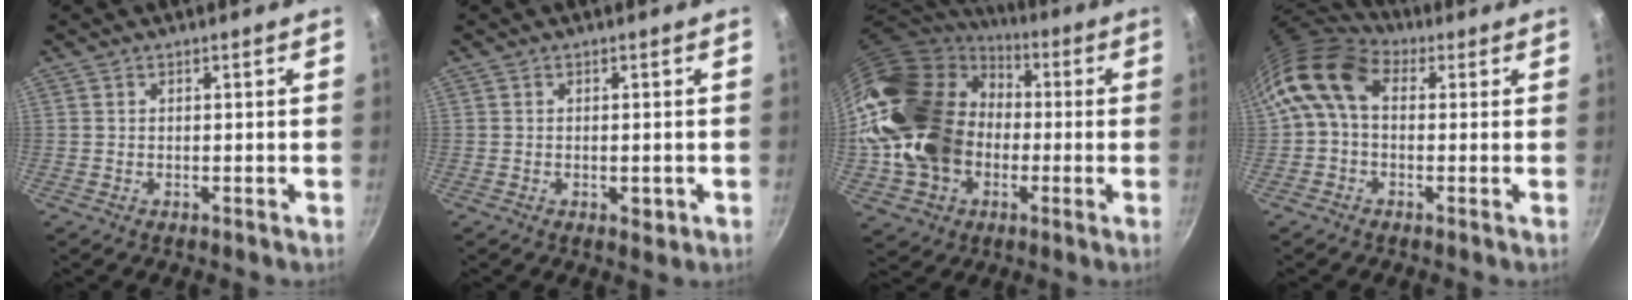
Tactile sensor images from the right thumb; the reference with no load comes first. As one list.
[{"total": 2.4, "force": [-0.7, 1.3, 1.9], "torque": [-0.028, -0.003, -0.009]}, {"total": 27.2, "force": [0.2, 21.4, 16.8], "torque": [-0.324, 0.056, 0.017]}, {"total": 11.4, "force": [2.2, 7.7, 8.1], "torque": [-0.145, 0.022, 0.020]}]